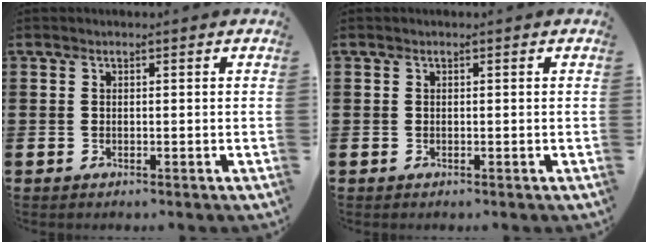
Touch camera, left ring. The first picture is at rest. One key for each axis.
{"total": 0.0}